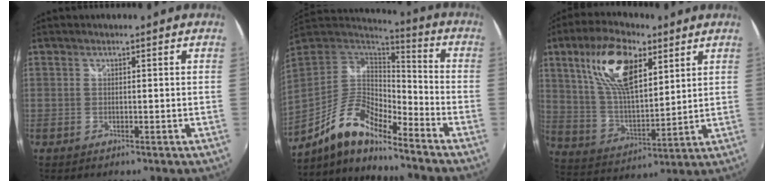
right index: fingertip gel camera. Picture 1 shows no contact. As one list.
[{"total": 14.0, "force": [-10.2, 3.6, 8.8], "torque": [-0.181, -0.001, -0.200]}, {"total": 17.0, "force": [8.1, 7.3, 13.1], "torque": [-0.249, 0.019, 0.159]}]